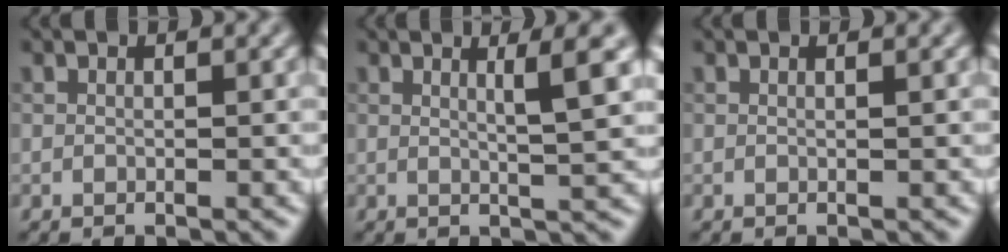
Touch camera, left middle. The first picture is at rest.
{"total": 3.8, "force": [1.3, 0.6, 3.5], "torque": [-0.043, 0.001, 0.019]}
{"total": 0.6, "force": [0.2, 0.2, 0.4], "torque": [0.000, 0.001, -0.001]}